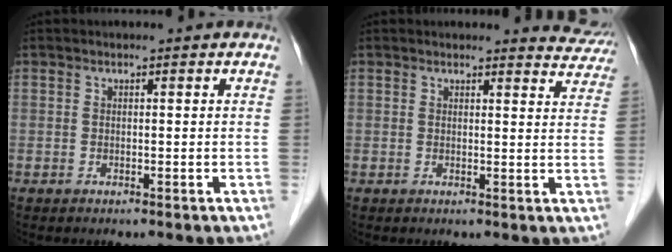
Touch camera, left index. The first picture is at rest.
{"total": 5.1, "force": [5.0, 1.1, -0.3], "torque": [0.017, -0.025, 0.028]}